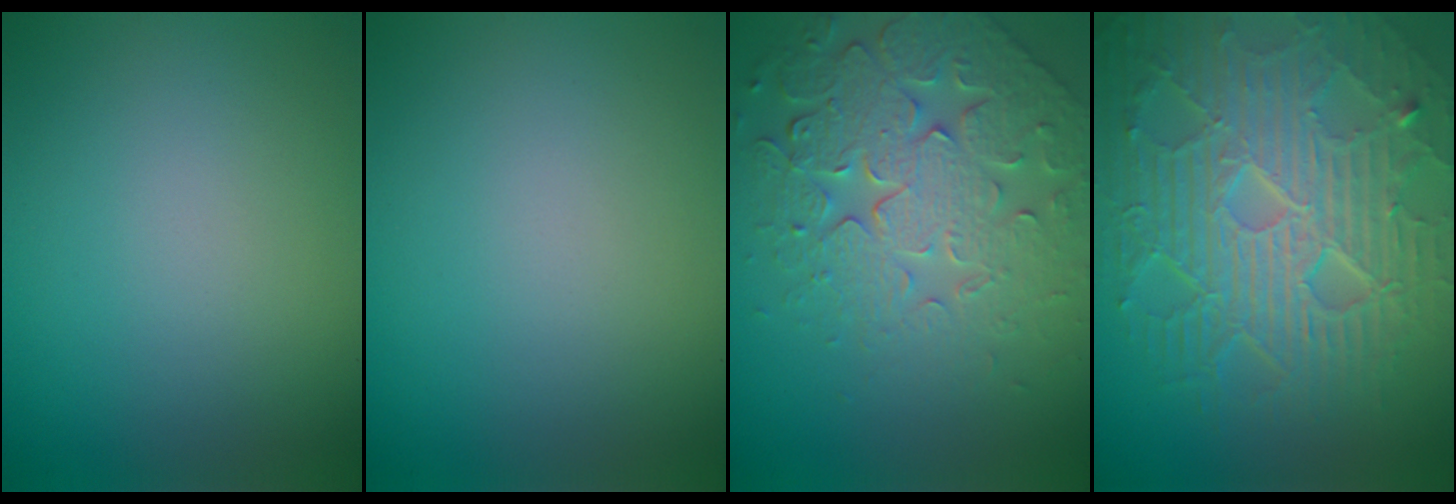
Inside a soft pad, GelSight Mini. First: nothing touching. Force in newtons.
{"total": 0.0}
{"total": 7.7, "press": 5.8, "slide": 5.1}
{"total": 10.6, "press": 6.8, "slide": 8.1}